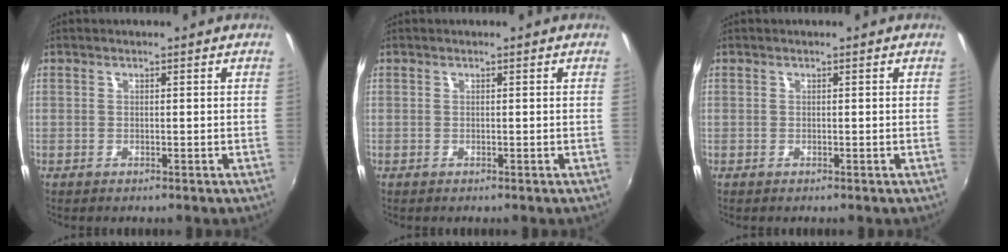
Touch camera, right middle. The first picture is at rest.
{"total": 0.0}
{"total": 0.0}